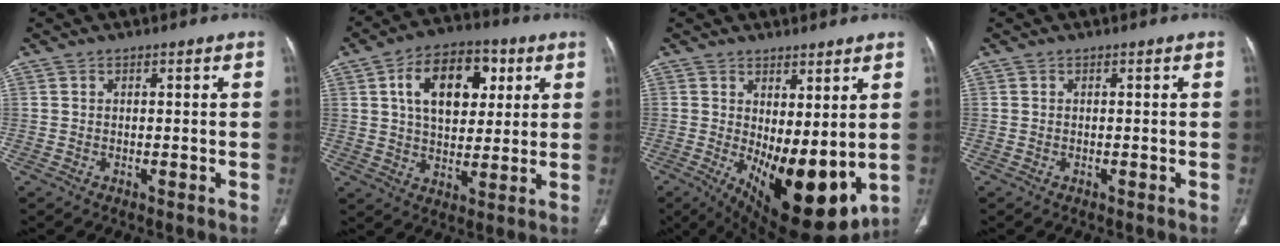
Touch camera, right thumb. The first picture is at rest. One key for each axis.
{"total": 15.0, "fx": 4.7, "fy": 9.3, "fz": 10.8, "tx": -0.140, "ty": 0.000, "tz": 0.076}
{"total": 16.4, "fx": -1.0, "fy": 7.0, "fz": 14.8, "tx": -0.219, "ty": -0.036, "tz": 0.010}
{"total": 0.0}